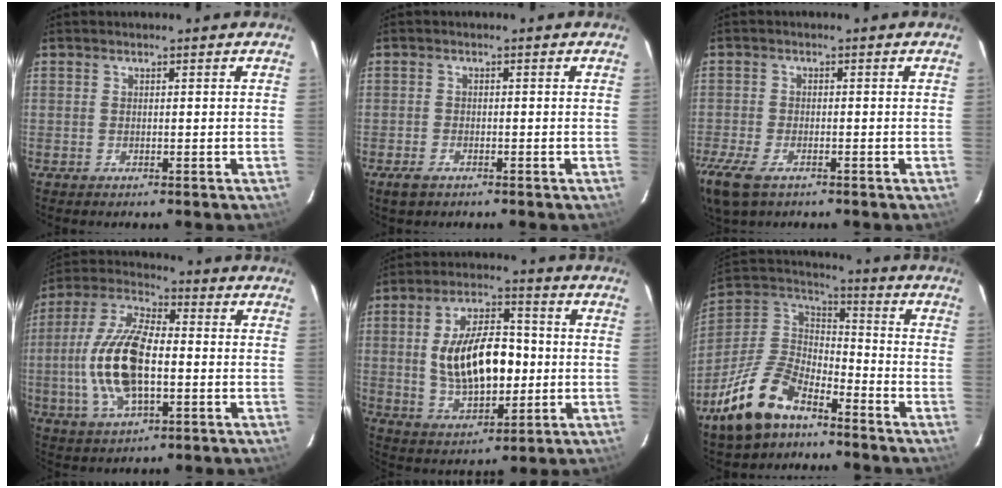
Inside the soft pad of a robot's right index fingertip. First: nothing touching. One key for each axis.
{"total": 2.7, "fx": -1.9, "fy": 1.4, "fz": 1.4, "tx": -0.033, "ty": -0.005, "tz": -0.035}
{"total": 9.5, "fx": -5.9, "fy": 4.5, "fz": 5.9, "tx": -0.151, "ty": -0.032, "tz": -0.113}
{"total": 16.0, "fx": -2.1, "fy": 7.1, "fz": 14.2, "tx": -0.298, "ty": 0.005, "tz": -0.040}
{"total": 15.7, "fx": -0.3, "fy": 7.9, "fz": 13.6, "tx": -0.251, "ty": 0.009, "tz": 0.010}
{"total": 17.6, "fx": -11.4, "fy": 8.5, "fz": 10.4, "tx": -0.231, "ty": 0.000, "tz": -0.213}